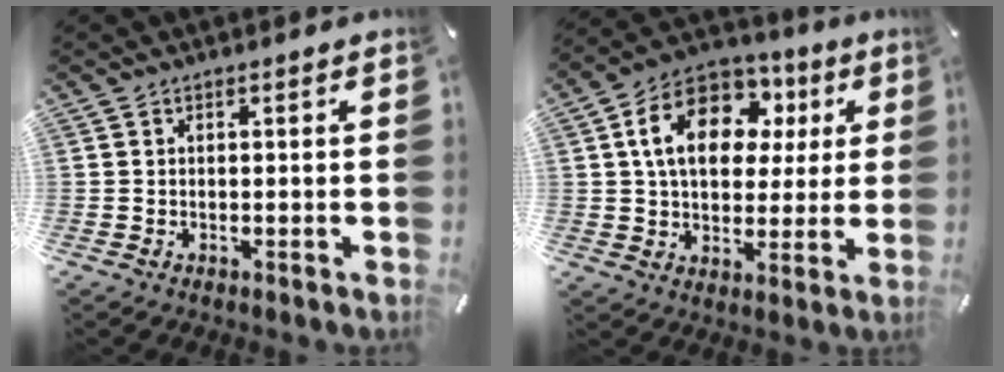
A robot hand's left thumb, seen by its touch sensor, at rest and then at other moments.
{"total": 15.9, "force": [4.8, 11.8, 9.5], "torque": [-0.164, 0.000, 0.090]}